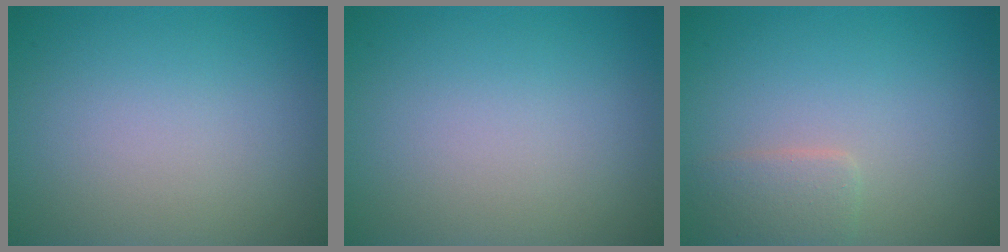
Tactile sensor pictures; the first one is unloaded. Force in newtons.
{"total": 0.0}
{"total": 2.0, "press": 2.0, "slide": 0.0}